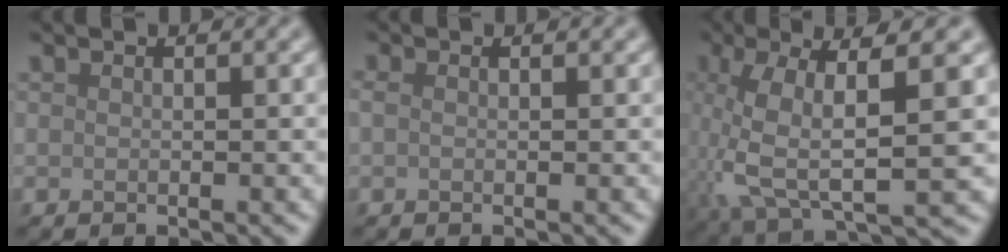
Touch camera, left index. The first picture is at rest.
{"total": 0.9, "force": [0.3, 0.4, 0.7], "torque": [-0.017, -0.002, 0.001]}
{"total": 8.8, "force": [0.5, 2.8, 8.3], "torque": [-0.167, -0.001, 0.006]}